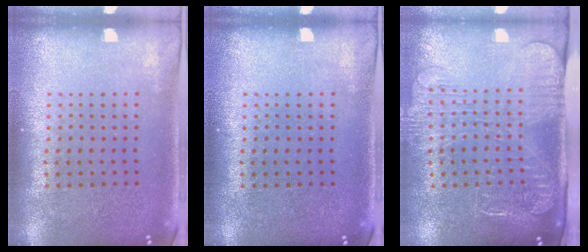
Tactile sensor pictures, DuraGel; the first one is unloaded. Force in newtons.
{"total": 0.0}
{"total": 2.6, "press": 2.0, "slide": 1.7}